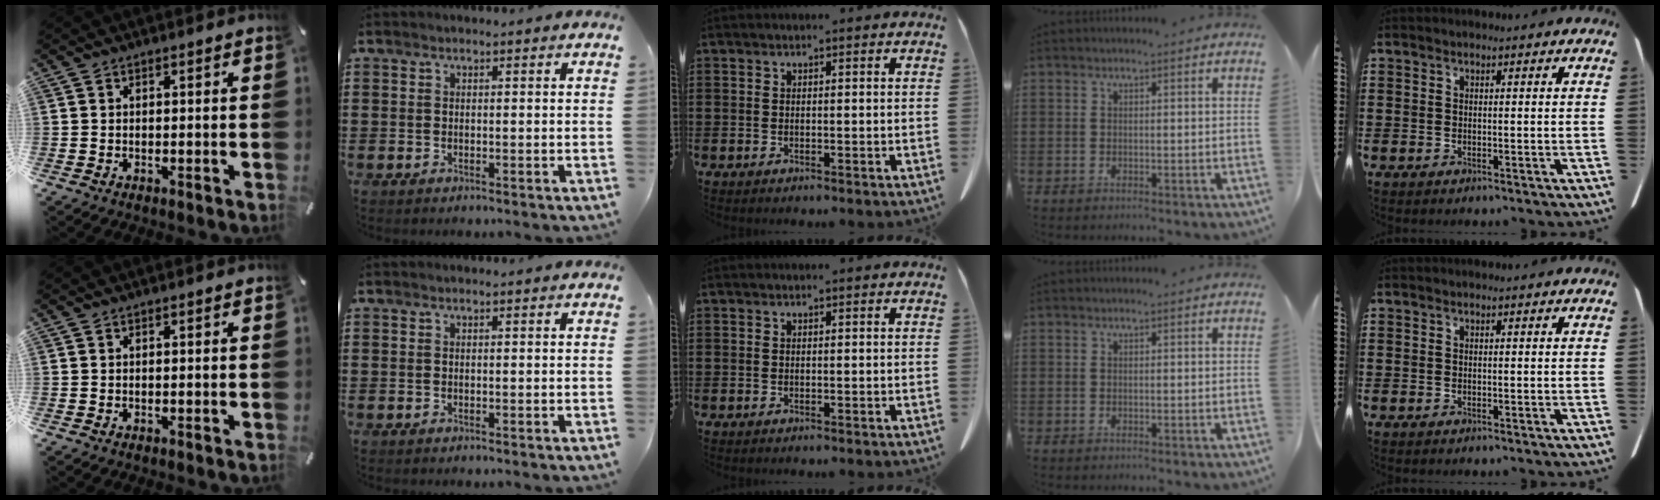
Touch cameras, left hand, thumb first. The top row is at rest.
{}